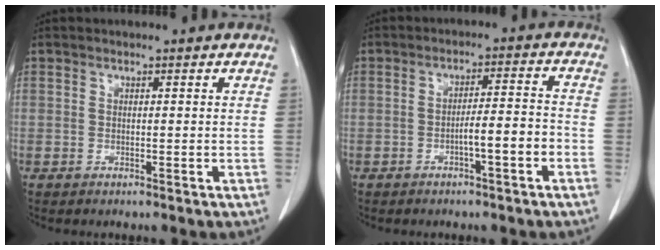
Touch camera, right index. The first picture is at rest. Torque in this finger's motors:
{"motor_torque": [0.76, -0.44, 0.28, 0.07]}